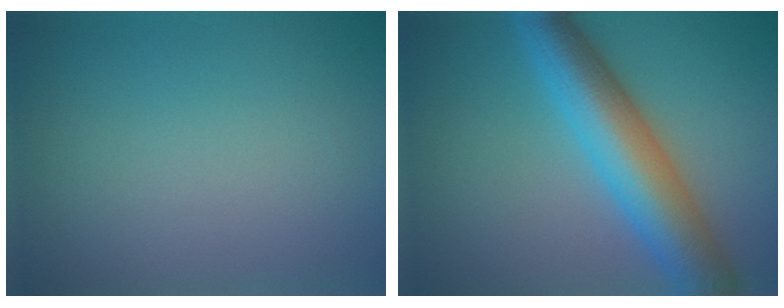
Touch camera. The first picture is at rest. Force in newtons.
{"total": 8.1, "press": 8.1, "slide": 0.1}